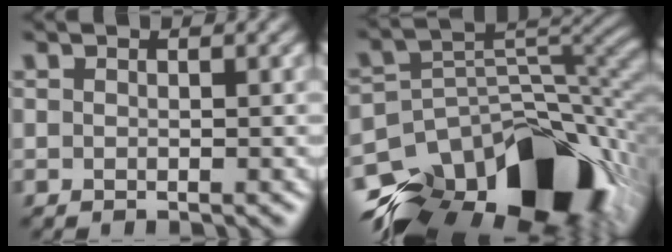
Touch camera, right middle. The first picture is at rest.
{"total": 16.4, "force": [-10.9, 8.5, 8.9], "torque": [-0.168, -0.012, -0.156]}